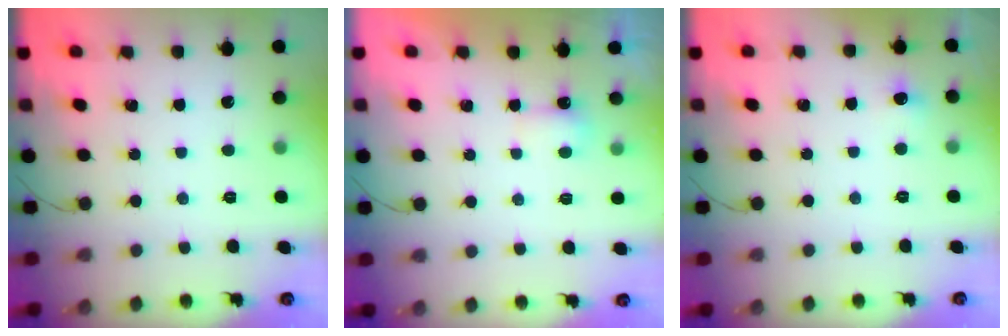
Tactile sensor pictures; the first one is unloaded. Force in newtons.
{"total": 3.0, "press": 2.9, "slide": 0.8}
{"total": 4.0, "press": 3.6, "slide": 1.7}